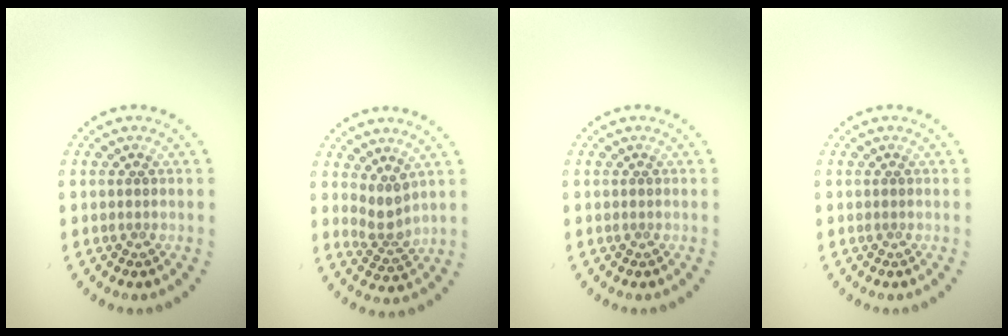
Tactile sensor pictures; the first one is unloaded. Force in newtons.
{"total": 2.4, "press": 1.7, "slide": 1.7}
{"total": 0.0}
{"total": 0.0}